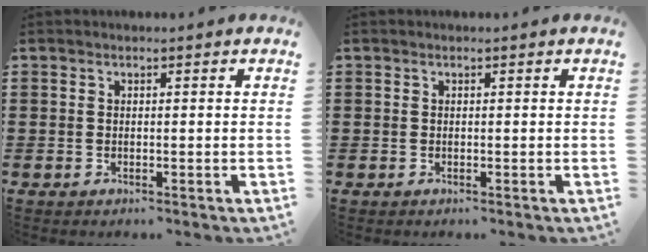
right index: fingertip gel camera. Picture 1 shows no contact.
{"total": 0.0}